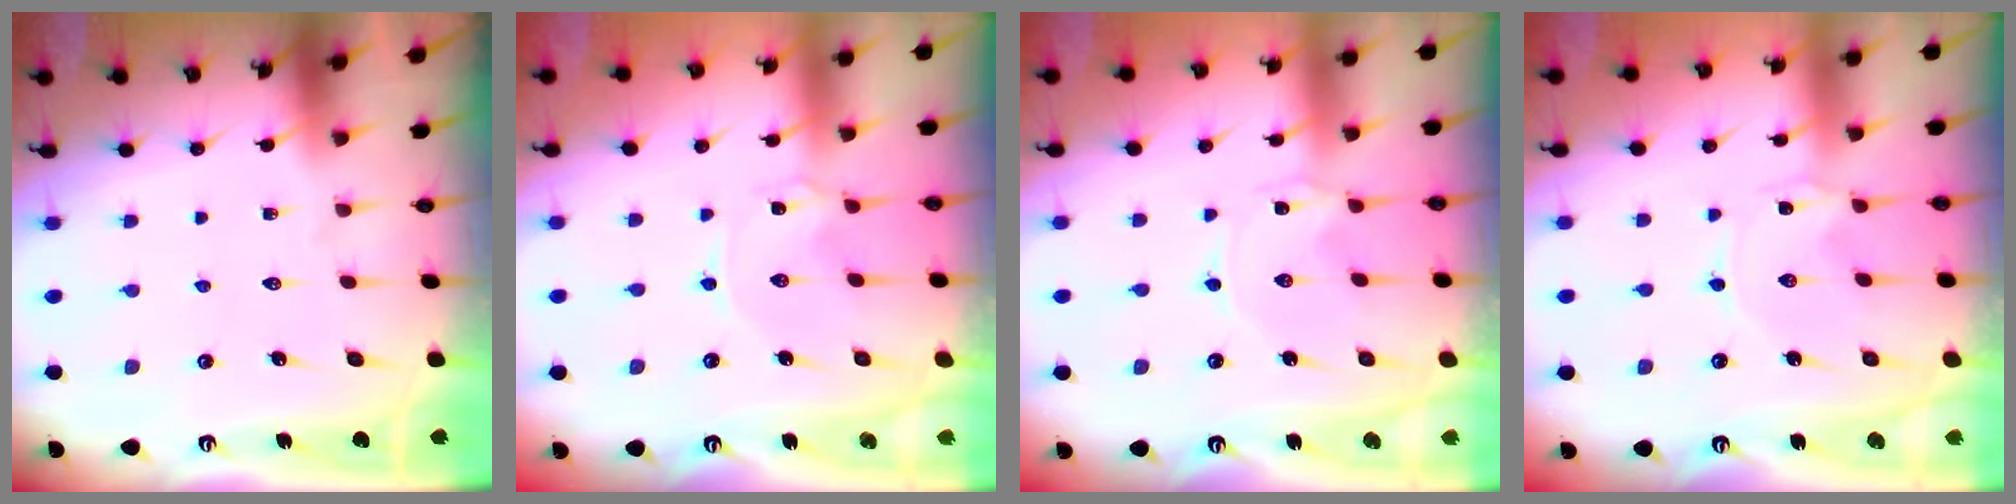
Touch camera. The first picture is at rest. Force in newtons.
{"total": 0.0}
{"total": 0.0}
{"total": 0.0}